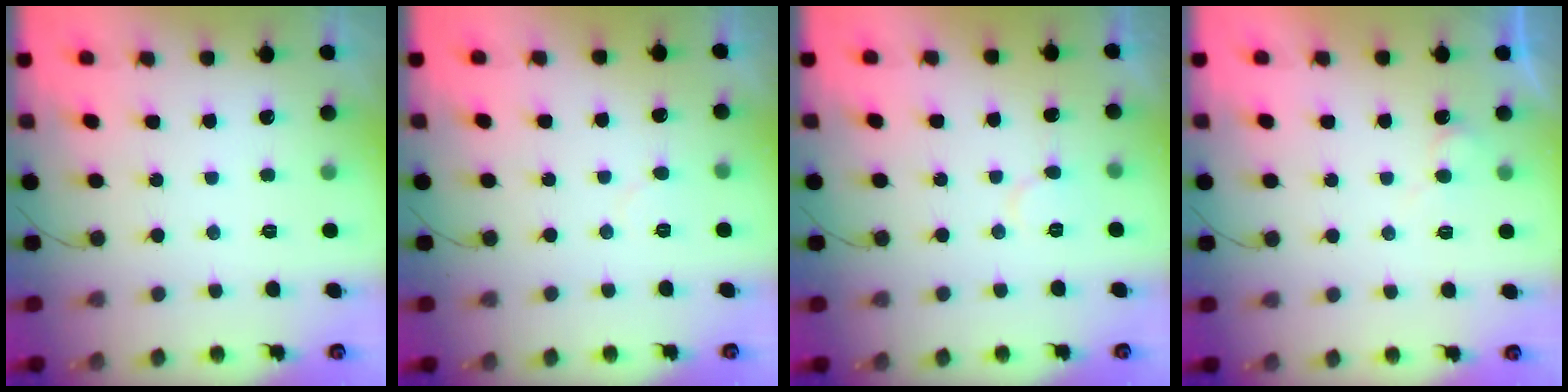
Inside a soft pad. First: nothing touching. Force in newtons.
{"total": 2.9, "press": 2.9, "slide": 0.2}
{"total": 5.2, "press": 5.1, "slide": 0.4}
{"total": 5.9, "press": 5.9, "slide": 0.5}